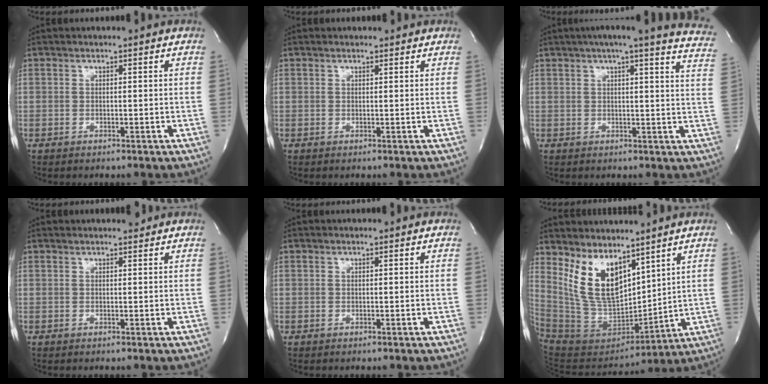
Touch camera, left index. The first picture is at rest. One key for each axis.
{"total": 1.2, "fx": 1.0, "fy": 0.5, "fz": 0.4, "tx": -0.014, "ty": 0.012, "tz": 0.013}
{"total": 20.7, "fx": 17.5, "fy": 1.5, "fz": 11.0, "tx": -0.154, "ty": -0.028, "tz": 0.190}
{"total": 2.1, "fx": 1.9, "fy": 0.4, "fz": 0.8, "tx": -0.012, "ty": 0.011, "tz": 0.024}
{"total": 0.0}
{"total": 13.1, "fx": 7.8, "fy": 6.5, "fz": 8.3, "tx": -0.183, "ty": -0.005, "tz": 0.172}